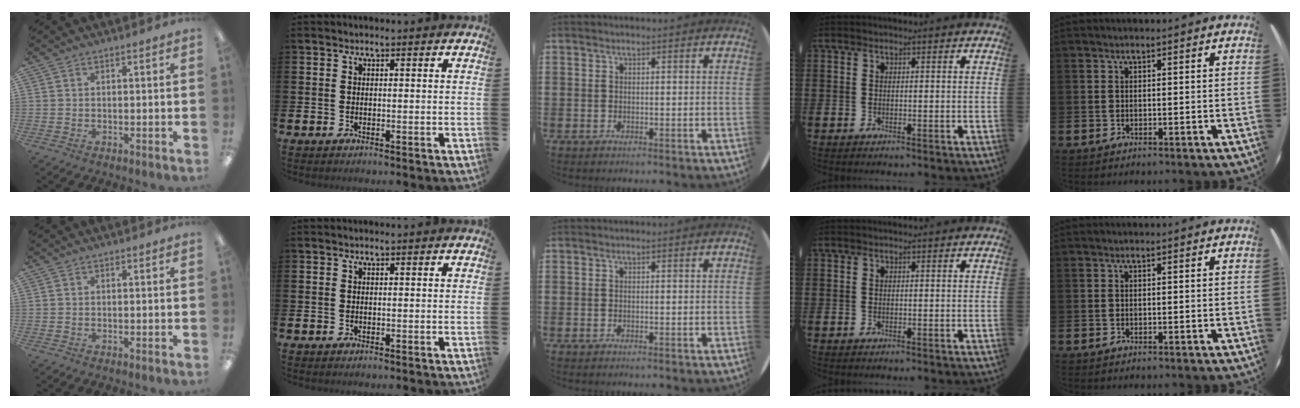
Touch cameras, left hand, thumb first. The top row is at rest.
{}